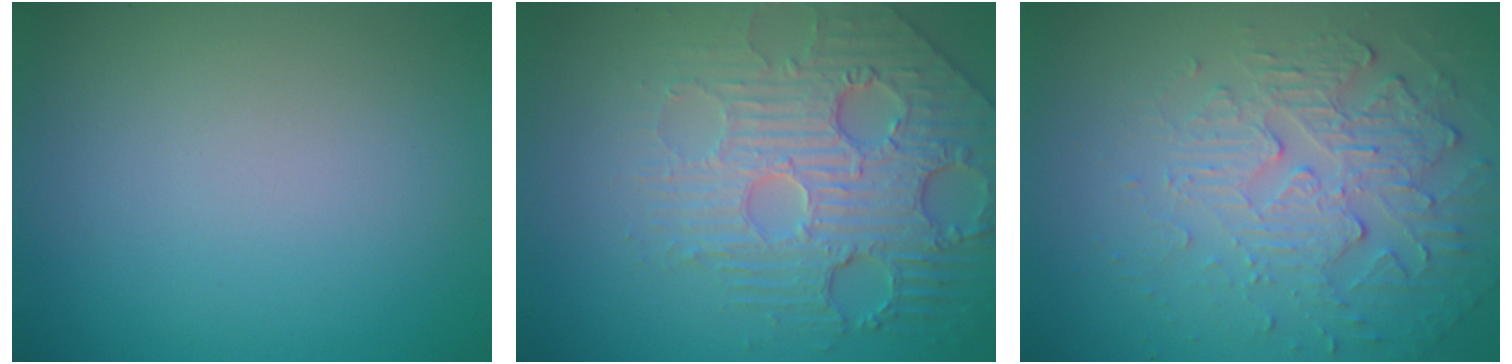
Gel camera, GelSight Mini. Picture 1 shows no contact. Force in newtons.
{"total": 6.9, "press": 5.3, "slide": 4.4}
{"total": 5.8, "press": 3.5, "slide": 4.7}